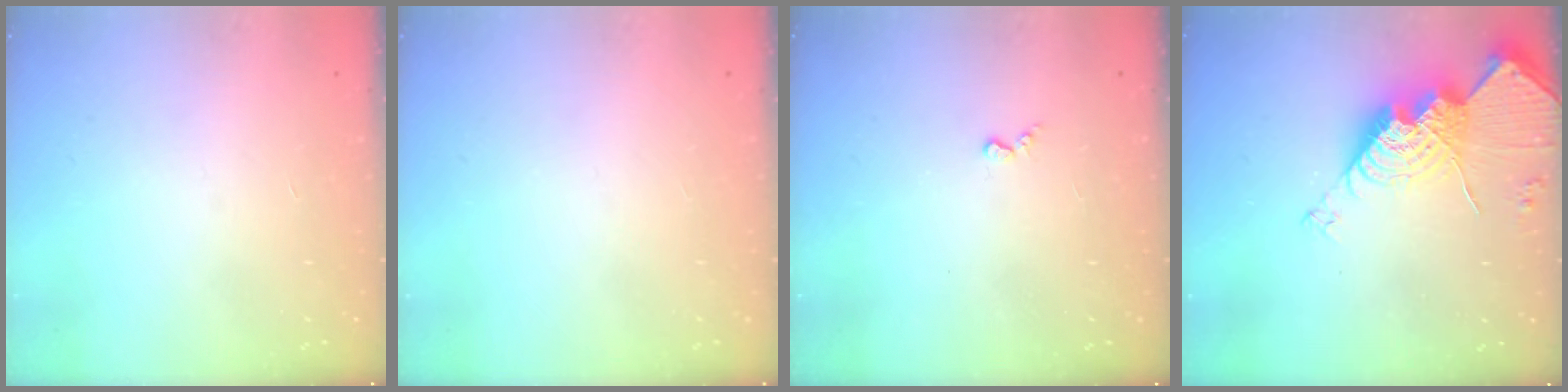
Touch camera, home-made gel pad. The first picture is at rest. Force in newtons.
{"total": 0.0}
{"total": 2.4, "press": 2.4, "slide": 0.4}
{"total": 16.8, "press": 16.7, "slide": 1.2}